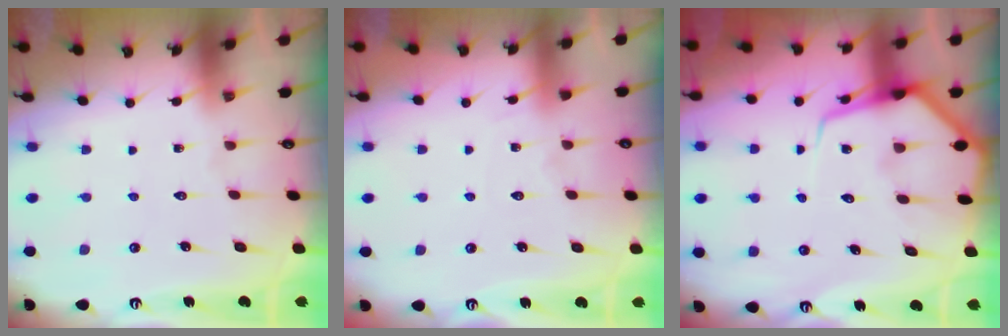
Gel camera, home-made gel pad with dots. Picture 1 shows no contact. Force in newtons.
{"total": 4.6, "press": 4.5, "slide": 0.6}
{"total": 8.7, "press": 8.6, "slide": 1.0}